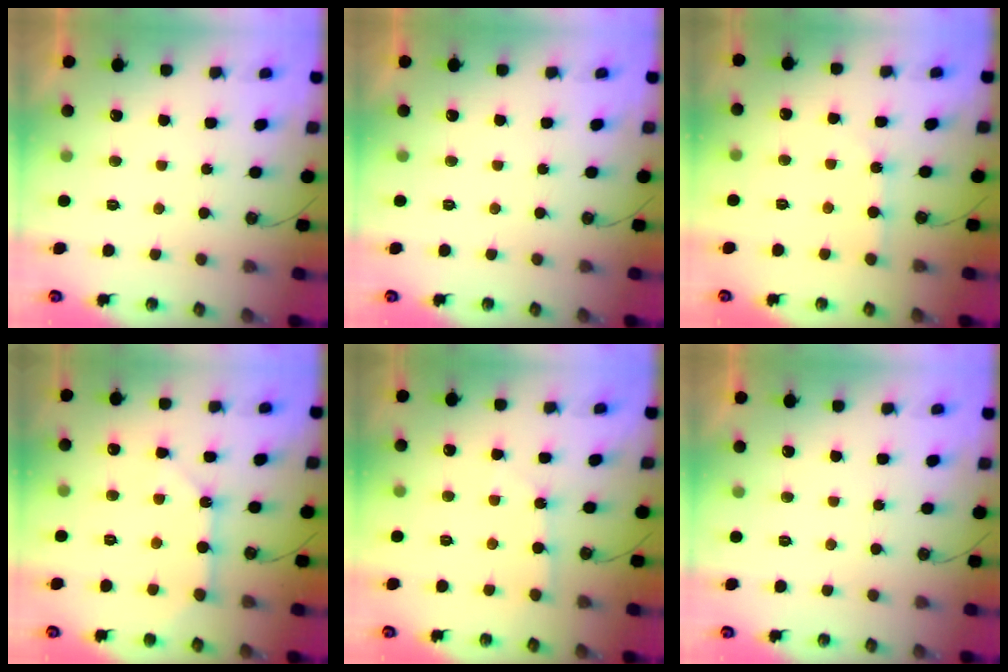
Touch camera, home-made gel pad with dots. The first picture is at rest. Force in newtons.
{"total": 0.0}
{"total": 2.9, "press": 2.9, "slide": 0.4}
{"total": 7.0, "press": 7.0, "slide": 0.7}
{"total": 3.8, "press": 3.7, "slide": 0.5}
{"total": 0.0}